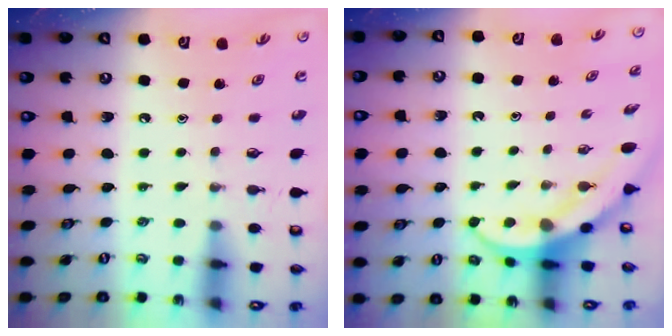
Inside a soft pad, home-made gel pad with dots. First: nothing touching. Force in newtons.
{"total": 4.0, "press": 3.9, "slide": 0.4}